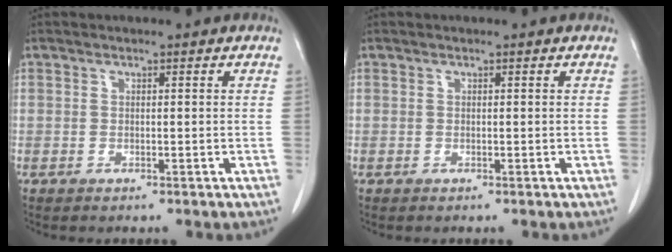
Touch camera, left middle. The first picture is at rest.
{"total": 0.0}